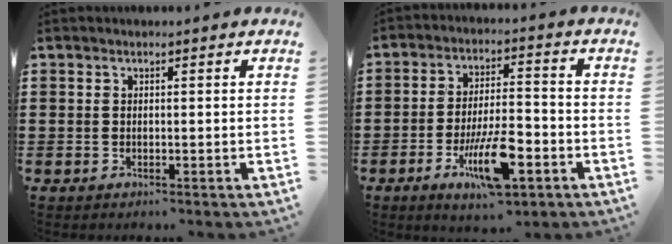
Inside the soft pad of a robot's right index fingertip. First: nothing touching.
{"total": 10.8, "force": [-4.6, 3.5, 9.1], "torque": [-0.175, 0.004, -0.079]}